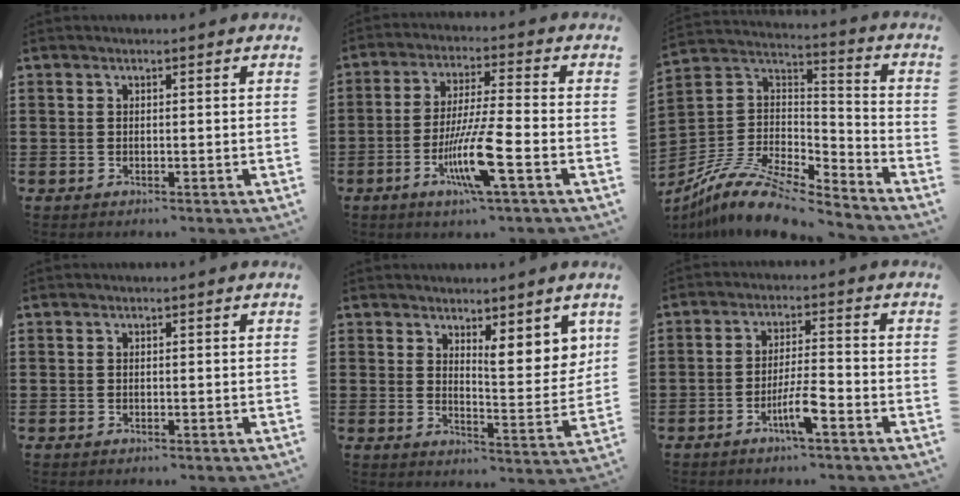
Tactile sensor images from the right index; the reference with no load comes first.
{"total": 10.0, "force": [-4.1, 0.8, 9.1], "torque": [-0.181, -0.012, -0.079]}
{"total": 11.5, "force": [-9.4, 3.3, 5.7], "torque": [-0.118, 0.027, -0.185]}
{"total": 0.0}
{"total": 6.0, "force": [4.6, 1.9, 3.3], "torque": [-0.046, -0.026, 0.077]}
{"total": 5.1, "force": [-2.7, 0.7, 4.3], "torque": [-0.085, -0.004, -0.051]}